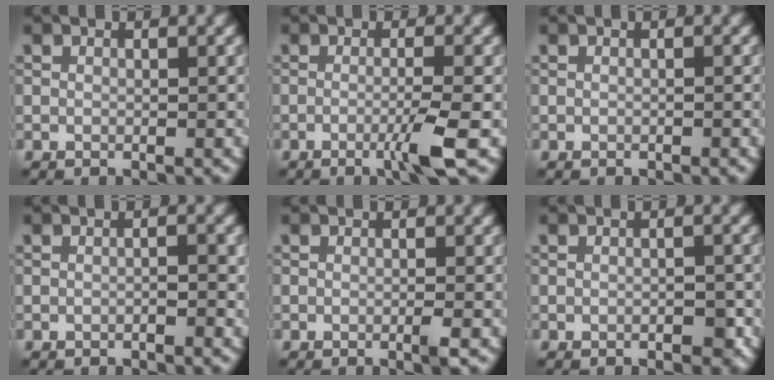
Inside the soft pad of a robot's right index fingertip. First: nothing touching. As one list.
[{"total": 3.2, "force": [-1.0, 0.2, 3.0], "torque": [-0.048, 0.000, -0.027]}, {"total": 0.0}, {"total": 0.9, "force": [-0.4, 0.1, 0.8], "torque": [-0.013, 0.003, -0.007]}, {"total": 0.9, "force": [-0.3, 0.0, 0.9], "torque": [-0.014, -0.001, -0.009]}, {"total": 1.4, "force": [-0.7, 0.6, 1.1], "torque": [-0.015, 0.000, -0.009]}]